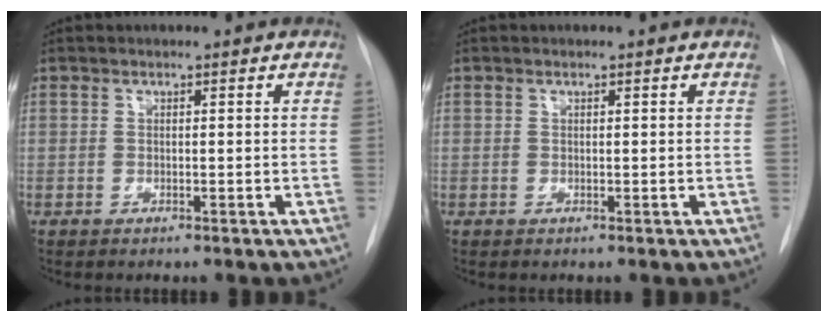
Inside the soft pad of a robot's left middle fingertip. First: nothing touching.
{"total": 0.0}